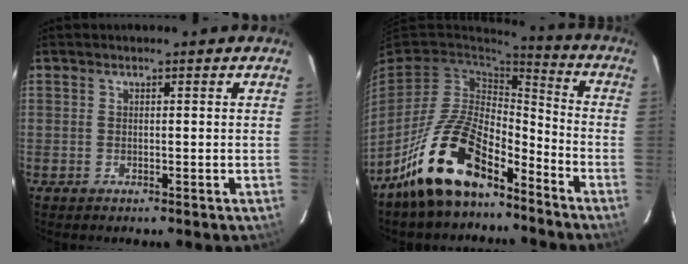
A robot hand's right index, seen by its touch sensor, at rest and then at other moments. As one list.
[{"total": 16.3, "force": [-11.5, 6.4, 9.6], "torque": [-0.198, 0.008, -0.208]}]